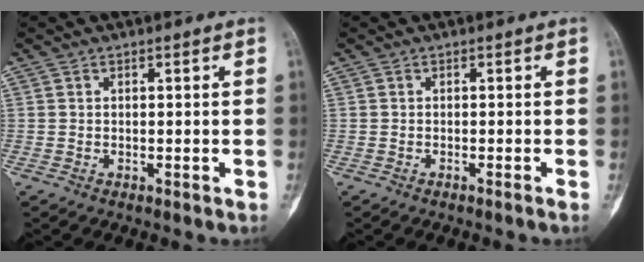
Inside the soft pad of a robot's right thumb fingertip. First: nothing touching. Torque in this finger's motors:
{"motor_torque": [0.44, 0.31, 0.27, 0.12, -0.07]}